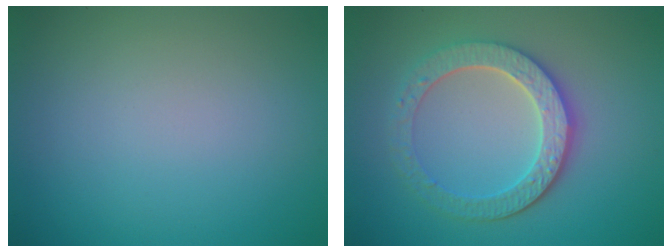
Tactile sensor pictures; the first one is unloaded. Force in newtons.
{"total": 4.6, "press": 4.1, "slide": 2.1}